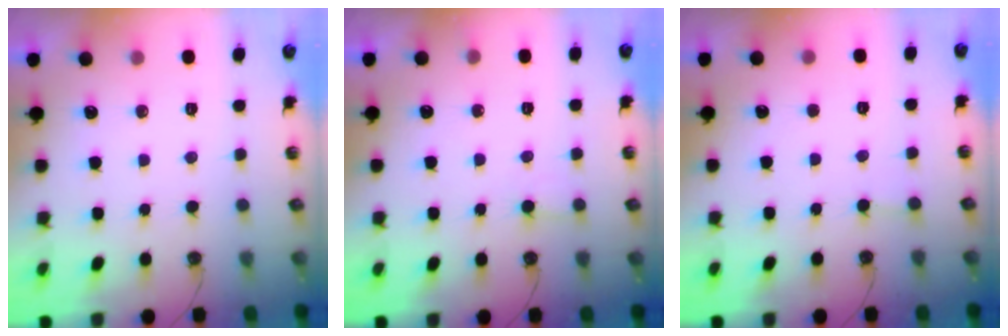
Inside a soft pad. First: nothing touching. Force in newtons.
{"total": 5.2, "press": 5.2, "slide": 0.4}
{"total": 1.7, "press": 1.7, "slide": 0.3}